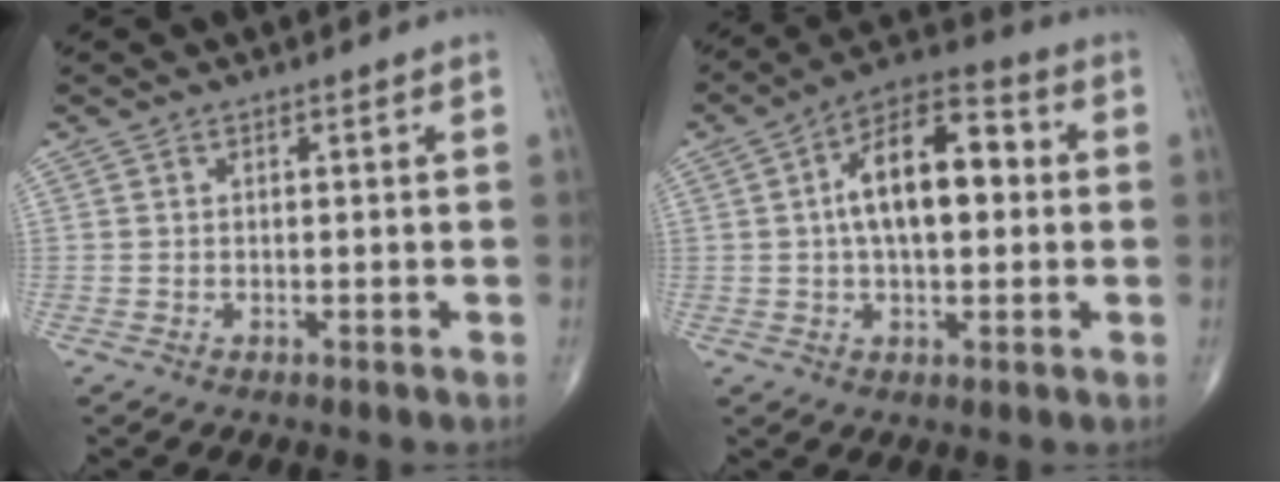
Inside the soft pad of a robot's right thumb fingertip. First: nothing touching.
{"total": 14.2, "force": [1.5, 7.2, 12.2], "torque": [-0.185, 0.029, 0.013]}